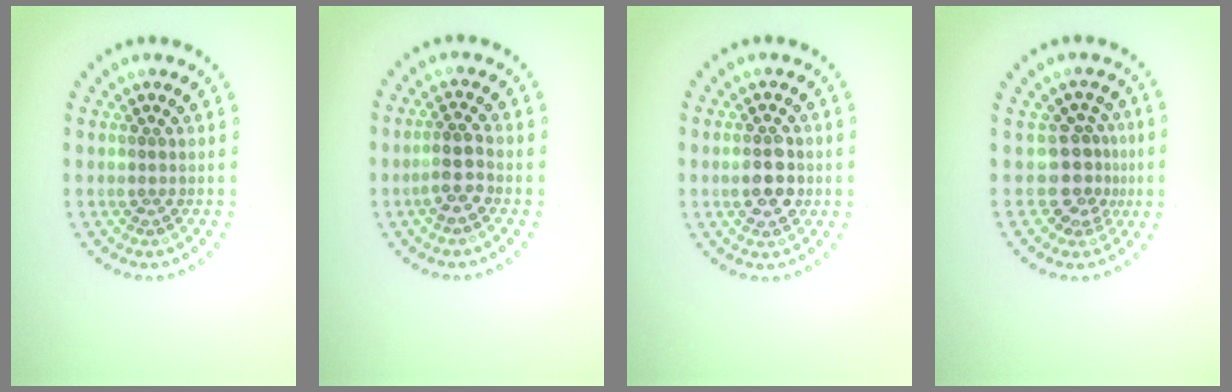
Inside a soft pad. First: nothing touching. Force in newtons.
{"total": 2.3, "press": 2.0, "slide": 1.1}
{"total": 3.5, "press": 3.5, "slide": 0.2}
{"total": 3.0, "press": 2.1, "slide": 2.1}